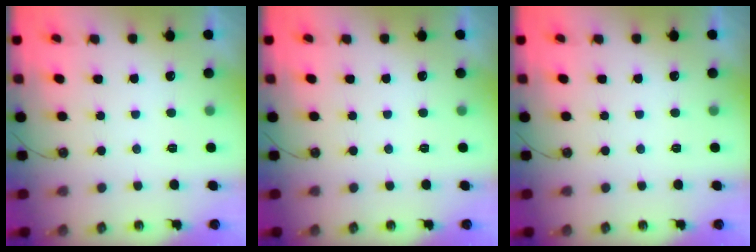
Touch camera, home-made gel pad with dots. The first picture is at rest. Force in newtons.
{"total": 0.0}
{"total": 0.0}